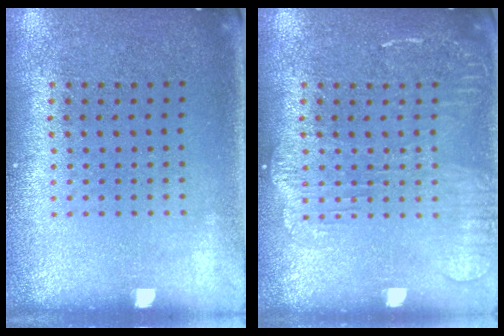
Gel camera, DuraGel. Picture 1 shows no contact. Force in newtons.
{"total": 2.2, "press": 2.2, "slide": 0.3}